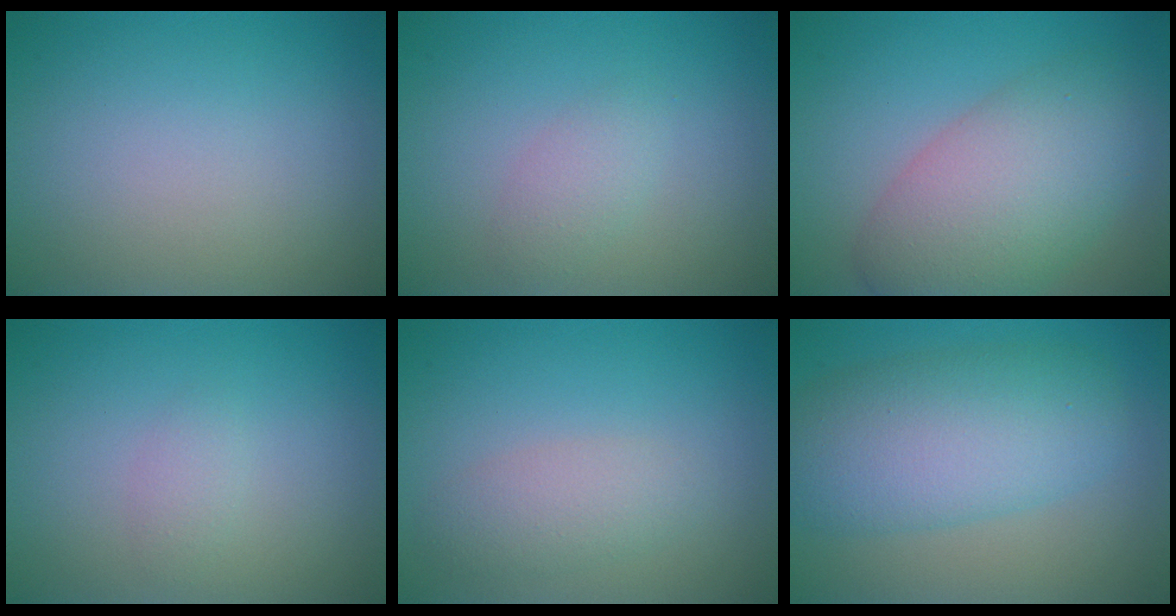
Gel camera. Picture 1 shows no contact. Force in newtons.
{"total": 1.7, "press": 1.7, "slide": 0.1}
{"total": 7.9, "press": 7.9, "slide": 0.4}
{"total": 1.0, "press": 1.0, "slide": 0.1}
{"total": 2.4, "press": 2.4, "slide": 0.1}
{"total": 8.0, "press": 8.0, "slide": 0.5}